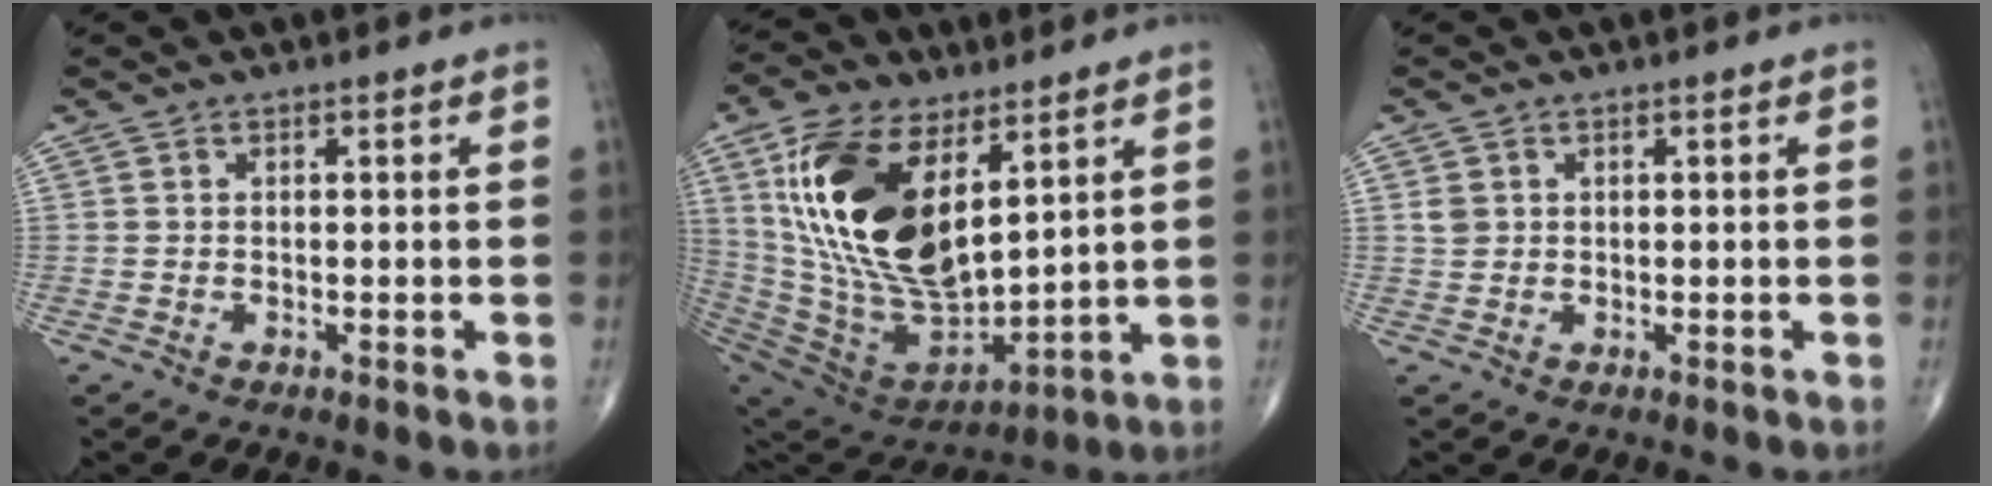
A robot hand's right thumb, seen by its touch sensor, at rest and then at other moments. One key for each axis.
{"total": 25.5, "fx": 8.6, "fy": 13.0, "fz": 20.2, "tx": -0.394, "ty": -0.041, "tz": 0.175}
{"total": 1.9, "fx": 0.6, "fy": 1.6, "fz": 0.7, "tx": -0.009, "ty": -0.001, "tz": 0.013}